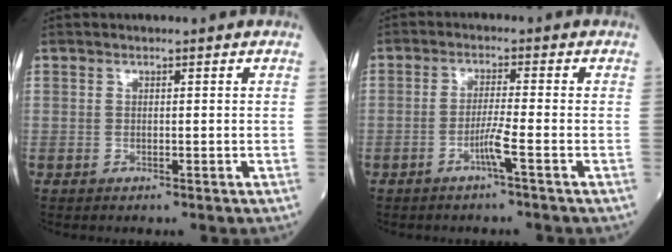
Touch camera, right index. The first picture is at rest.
{"total": 3.2, "force": [-1.8, -0.8, 2.5], "torque": [-0.052, -0.002, -0.037]}